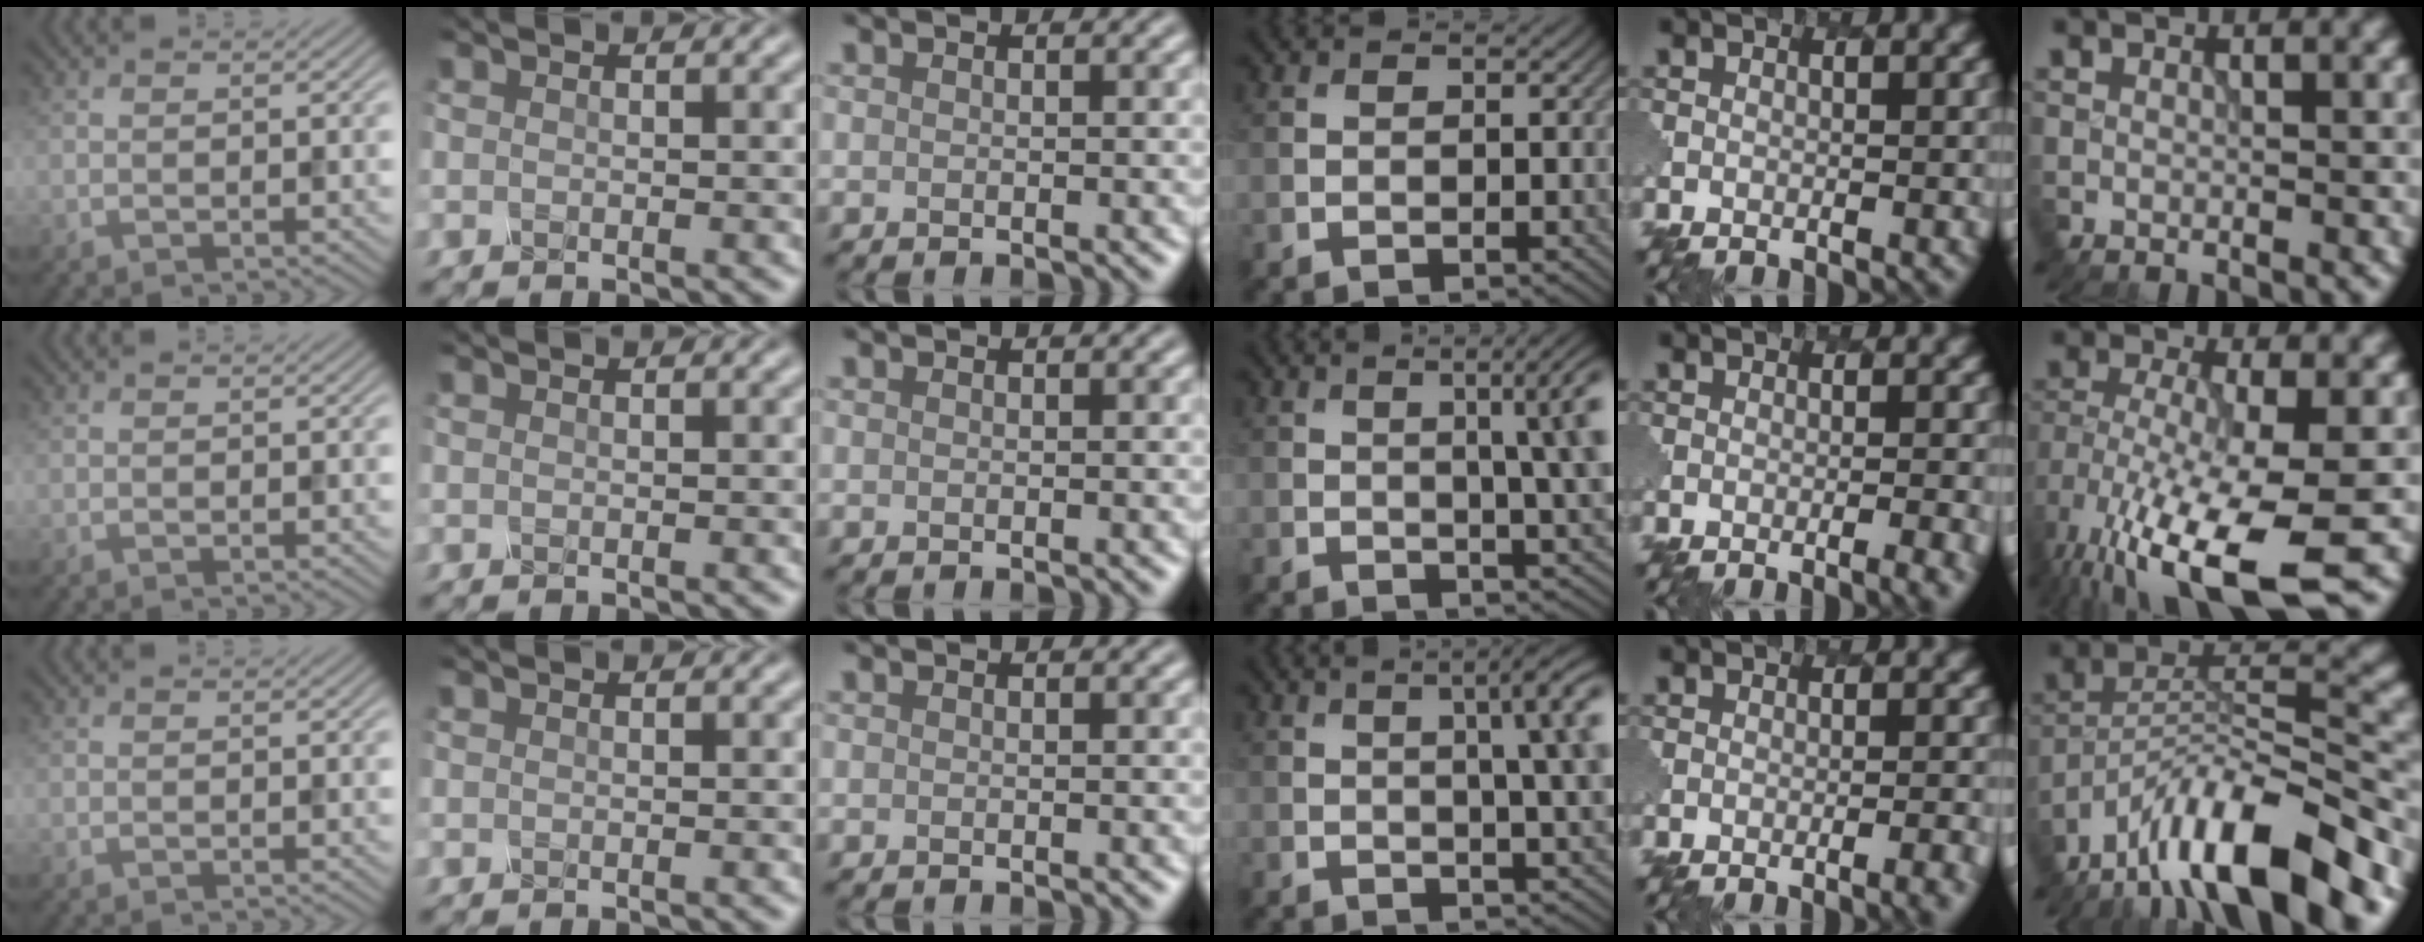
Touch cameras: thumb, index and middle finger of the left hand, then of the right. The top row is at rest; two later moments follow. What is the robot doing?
{"motion": "pour", "object": "mug"}